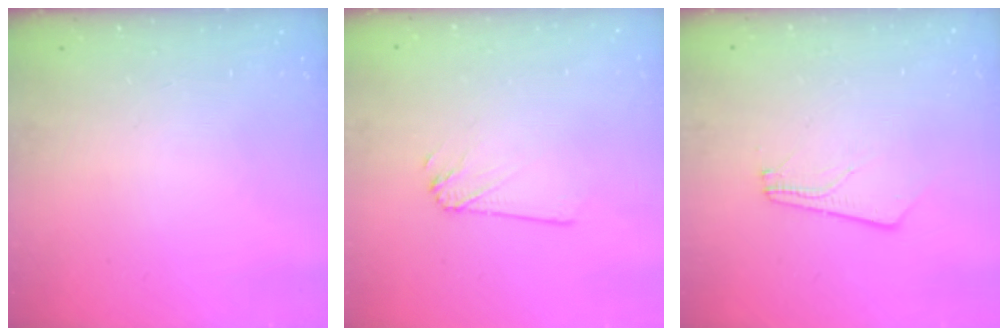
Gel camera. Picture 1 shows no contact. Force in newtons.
{"total": 1.6, "press": 1.6, "slide": 0.0}
{"total": 2.5, "press": 2.5, "slide": 0.3}